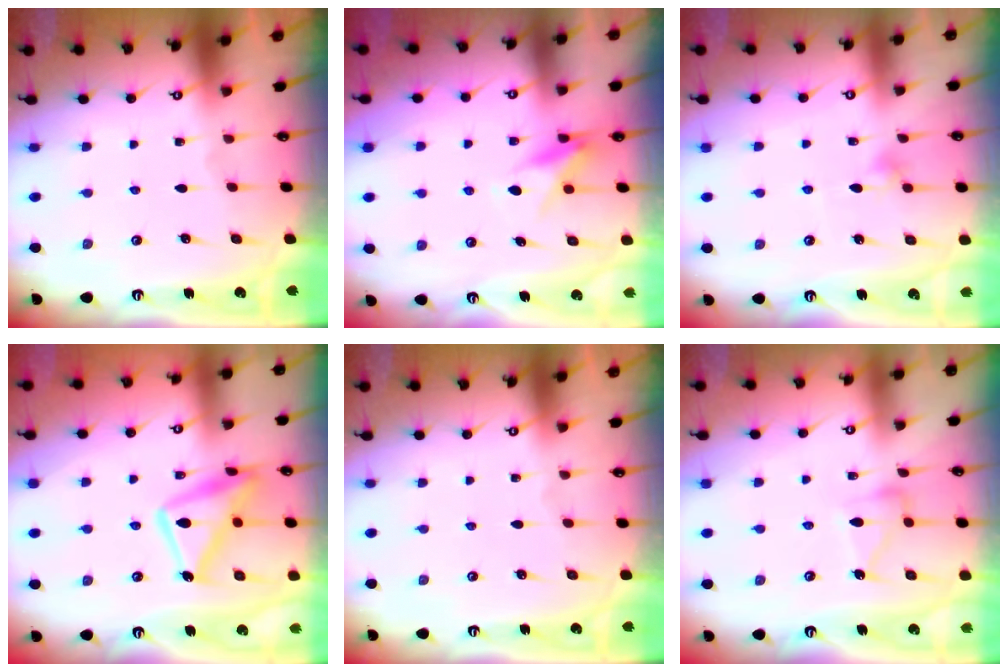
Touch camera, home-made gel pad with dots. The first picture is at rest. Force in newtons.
{"total": 7.8, "press": 7.7, "slide": 1.1}
{"total": 5.5, "press": 5.3, "slide": 1.5}
{"total": 14.8, "press": 14.8, "slide": 1.0}
{"total": 0.0}
{"total": 10.4, "press": 10.4, "slide": 0.5}